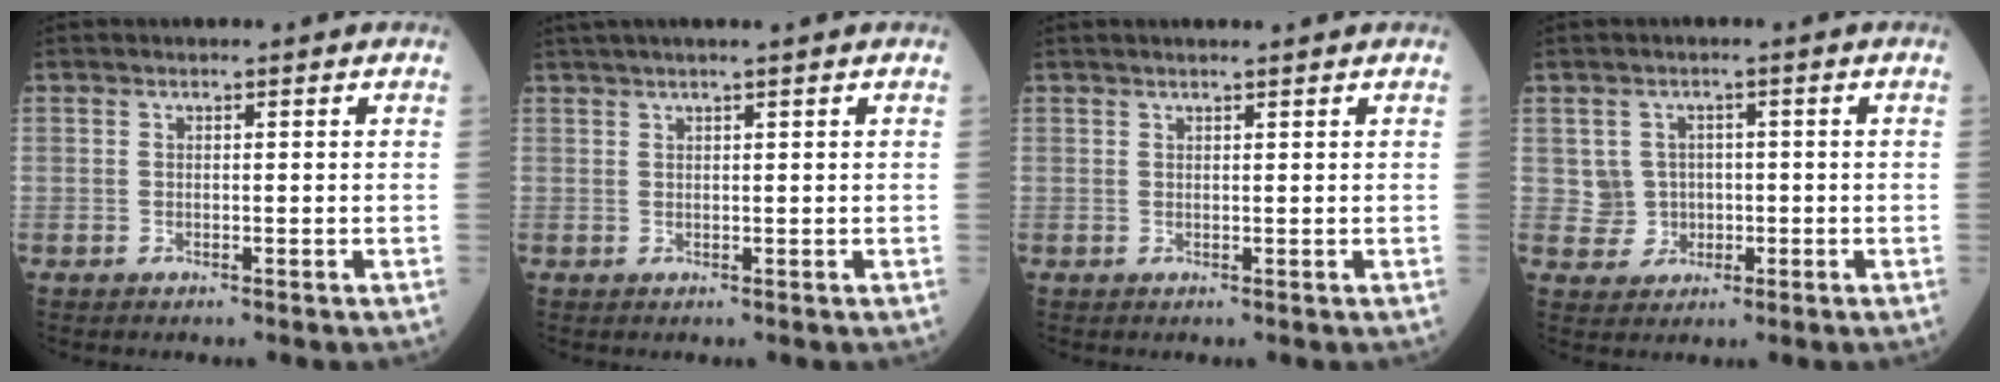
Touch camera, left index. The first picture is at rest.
{"total": 3.6, "force": [2.8, -0.9, 2.1], "torque": [-0.032, 0.021, 0.053]}
{"total": 2.7, "force": [2.4, -0.2, 1.3], "torque": [-0.012, 0.018, 0.037]}
{"total": 3.7, "force": [-0.1, 3.7, 0.4], "torque": [-0.002, 0.011, 0.003]}